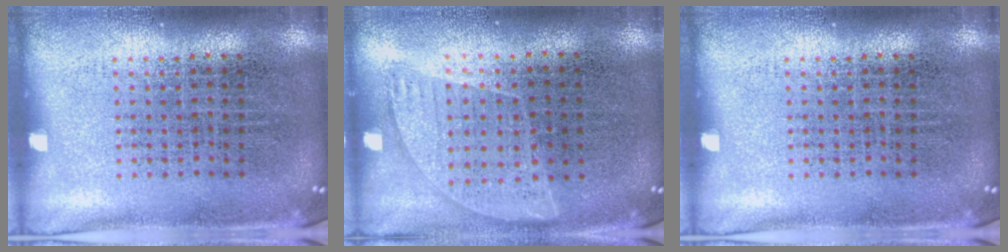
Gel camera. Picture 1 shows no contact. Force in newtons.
{"total": 0.9, "press": 0.7, "slide": 0.5}
{"total": 0.0}